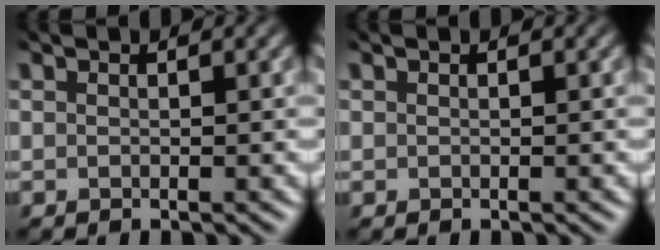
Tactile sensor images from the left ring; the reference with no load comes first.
{"total": 0.0}